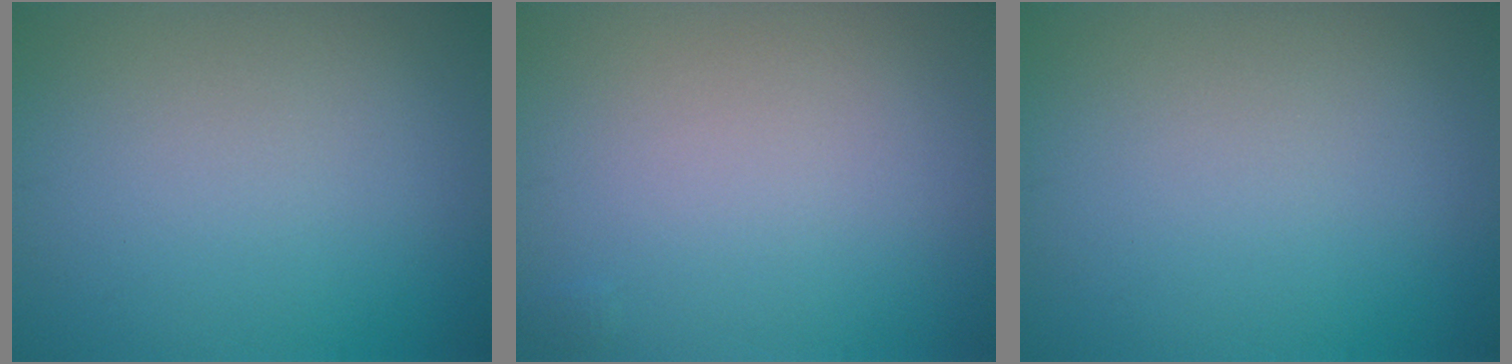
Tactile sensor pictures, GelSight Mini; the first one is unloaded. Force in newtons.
{"total": 0.0}
{"total": 0.0}